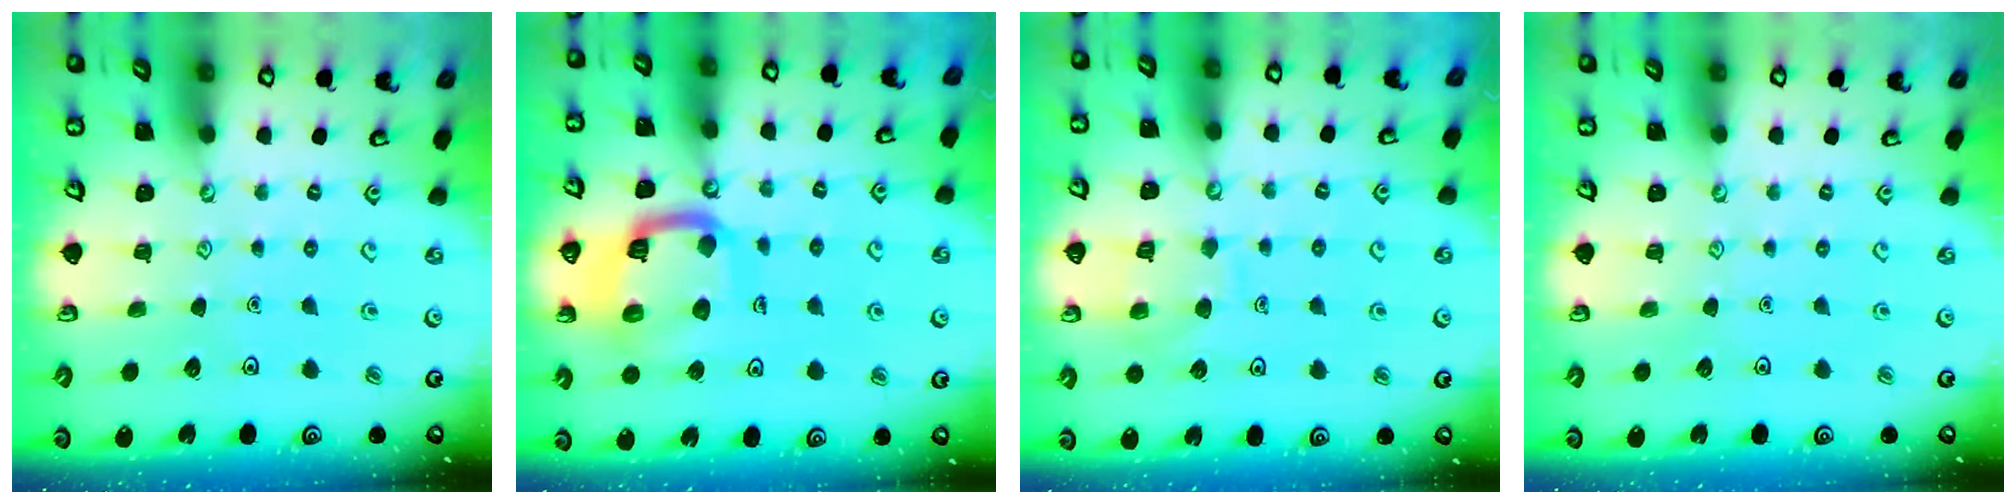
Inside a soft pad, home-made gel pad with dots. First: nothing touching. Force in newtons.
{"total": 15.1, "press": 15.0, "slide": 1.2}
{"total": 8.3, "press": 8.2, "slide": 0.8}
{"total": 0.0}